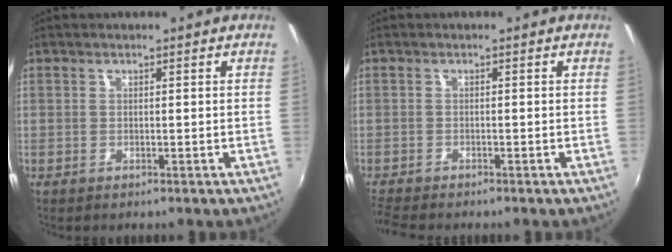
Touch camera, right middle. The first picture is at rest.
{"total": 4.0, "force": [-3.7, 0.4, 1.3], "torque": [-0.039, -0.022, -0.072]}